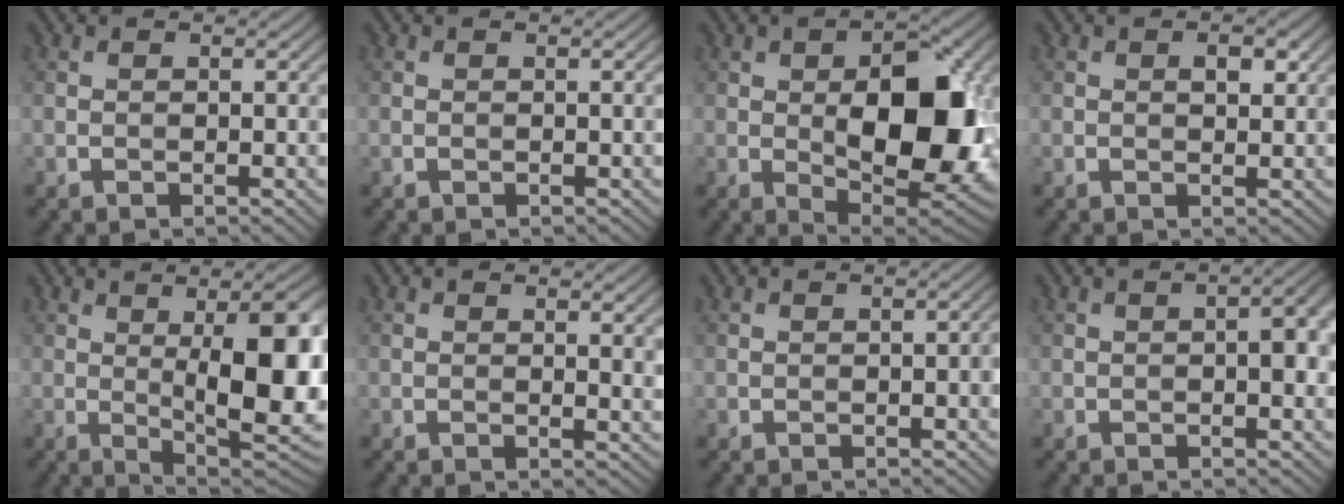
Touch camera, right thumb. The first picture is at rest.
{"total": 0.0}
{"total": 14.3, "force": [0.1, 7.4, 12.2], "torque": [-0.167, 0.001, 0.004]}
{"total": 1.9, "force": [0.6, 1.0, 1.5], "torque": [-0.020, -0.003, 0.009]}
{"total": 15.1, "force": [1.1, 4.9, 14.3], "torque": [-0.169, 0.012, 0.011]}
{"total": 2.0, "force": [0.7, 0.5, 1.8], "torque": [-0.025, -0.006, 0.014]}
{"total": 1.4, "force": [-0.2, 0.4, 1.3], "torque": [-0.017, 0.003, -0.003]}
{"total": 3.9, "force": [-0.2, 1.3, 3.7], "torque": [-0.052, 0.007, -0.006]}